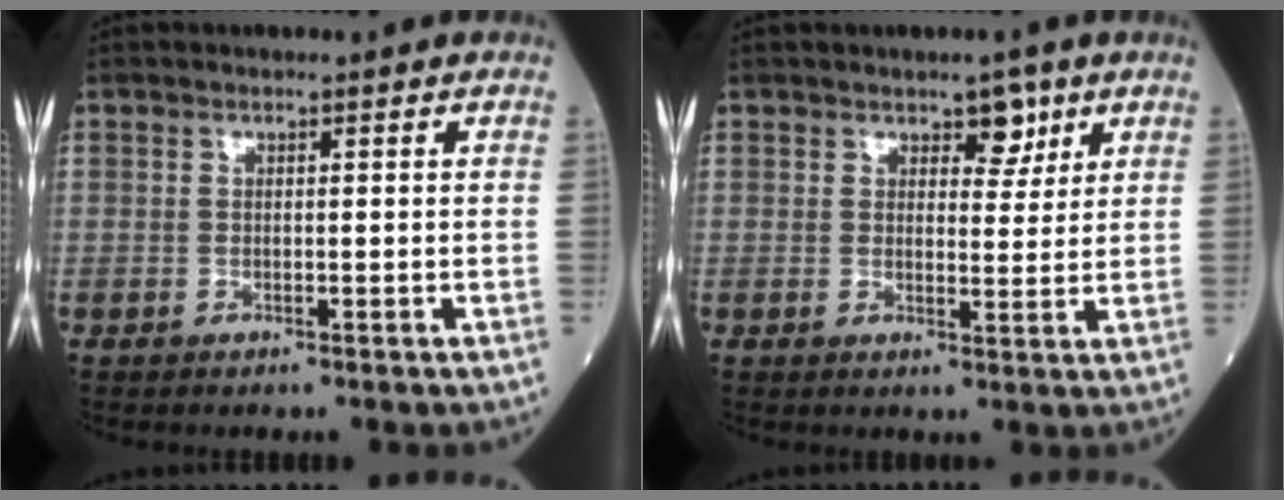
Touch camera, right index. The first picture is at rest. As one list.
[{"total": 3.8, "force": [2.3, 1.9, 2.3], "torque": [-0.023, 0.000, 0.032]}]